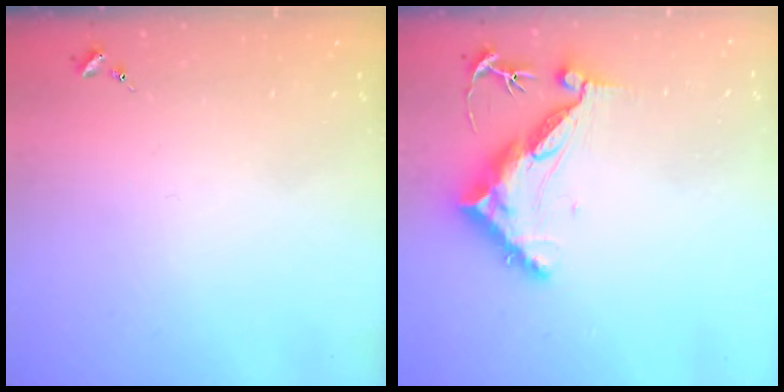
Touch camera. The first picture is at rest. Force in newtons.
{"total": 10.7, "press": 10.6, "slide": 0.9}